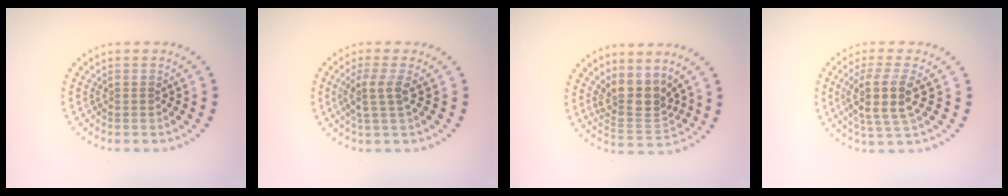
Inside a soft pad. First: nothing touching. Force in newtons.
{"total": 2.6, "press": 2.0, "slide": 1.6}
{"total": 3.7, "press": 2.8, "slide": 2.4}
{"total": 4.1, "press": 3.4, "slide": 2.2}